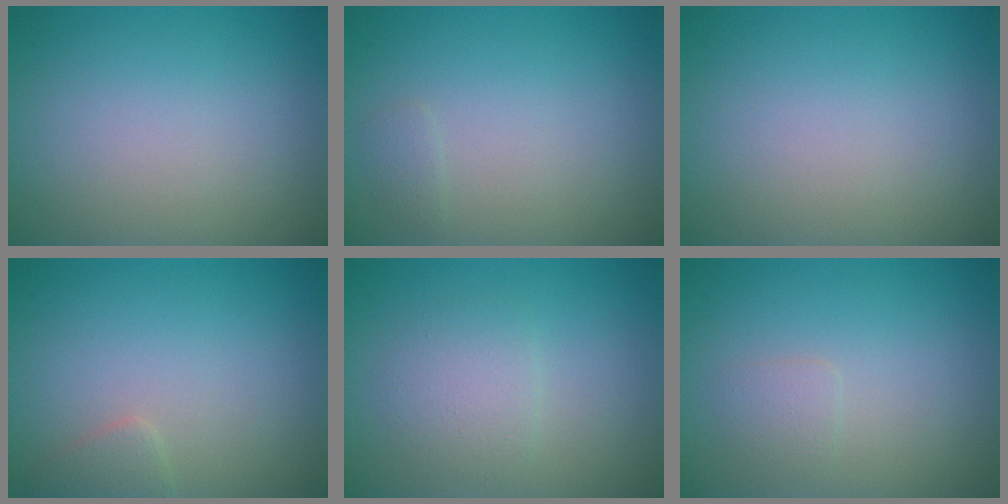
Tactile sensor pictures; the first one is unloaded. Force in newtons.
{"total": 0.6, "press": 0.6, "slide": 0.0}
{"total": 0.0}
{"total": 1.2, "press": 1.2, "slide": 0.1}
{"total": 2.3, "press": 2.3, "slide": 0.0}
{"total": 1.1, "press": 1.1, "slide": 0.1}